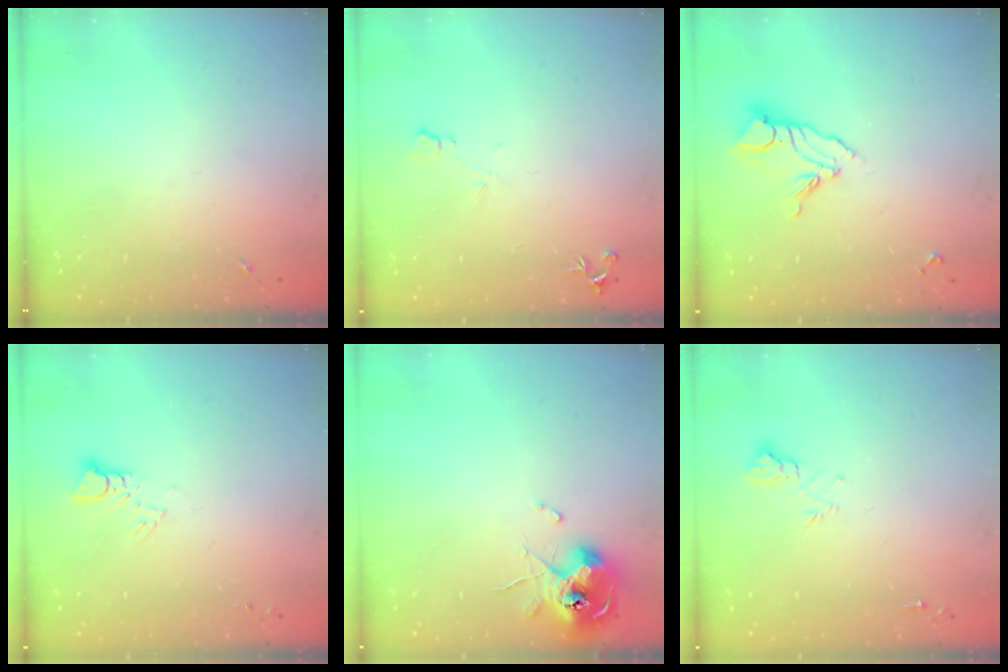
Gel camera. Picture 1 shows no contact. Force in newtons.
{"total": 5.9, "press": 5.8, "slide": 1.0}
{"total": 9.9, "press": 9.8, "slide": 0.8}
{"total": 3.2, "press": 3.2, "slide": 0.0}
{"total": 10.0, "press": 9.9, "slide": 1.1}
{"total": 7.1, "press": 7.1, "slide": 0.8}